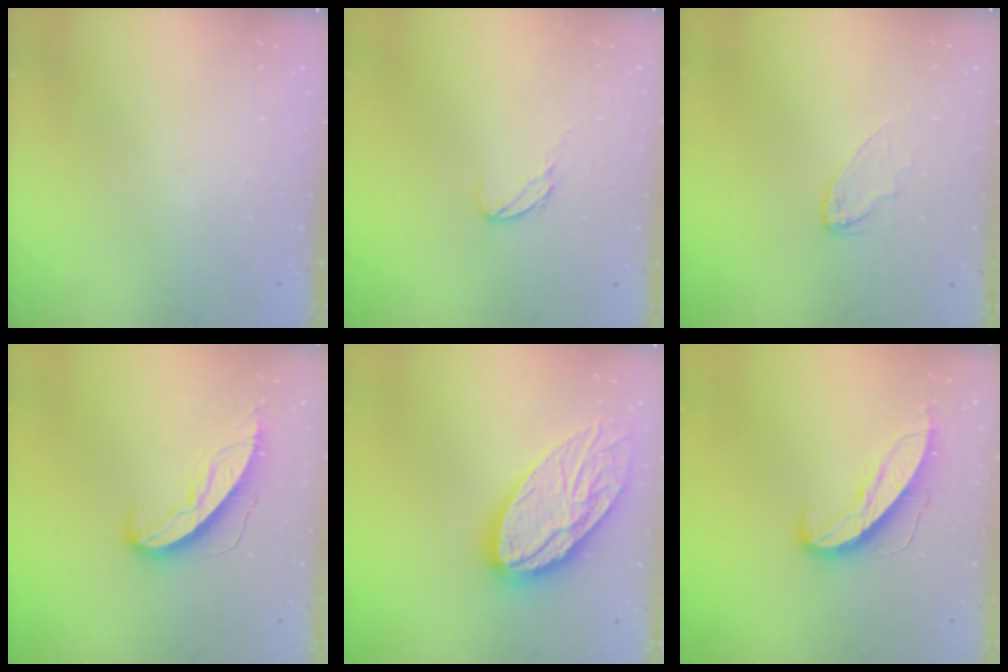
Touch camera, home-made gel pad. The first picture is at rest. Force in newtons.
{"total": 5.9, "press": 5.9, "slide": 0.4}
{"total": 5.3, "press": 5.3, "slide": 0.5}
{"total": 9.9, "press": 9.9, "slide": 0.3}
{"total": 24.2, "press": 24.1, "slide": 2.4}
{"total": 9.8, "press": 9.8, "slide": 0.4}